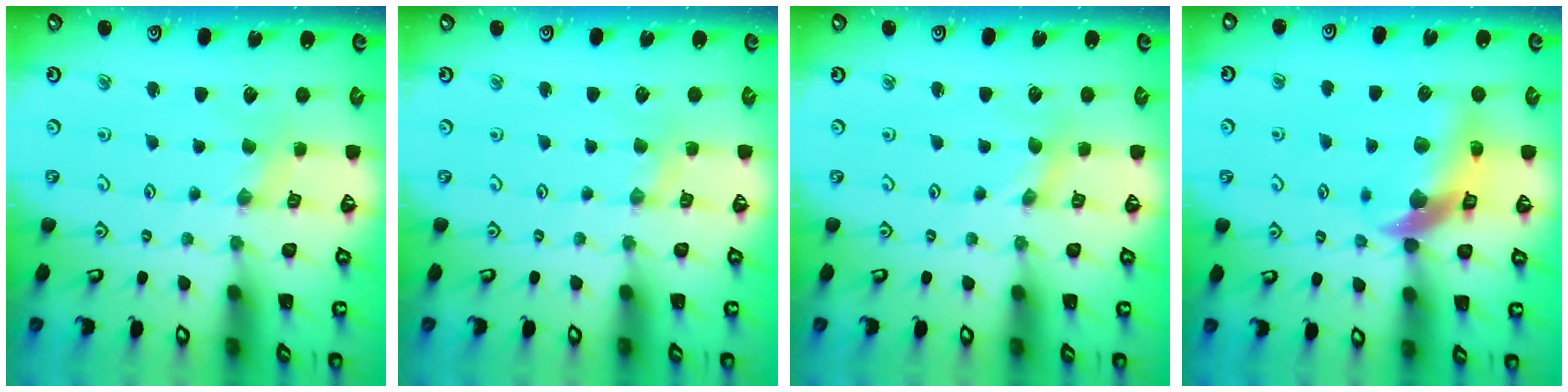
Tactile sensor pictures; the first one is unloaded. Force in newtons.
{"total": 1.3, "press": 1.3, "slide": 0.3}
{"total": 0.0}
{"total": 13.0, "press": 12.9, "slide": 1.8}